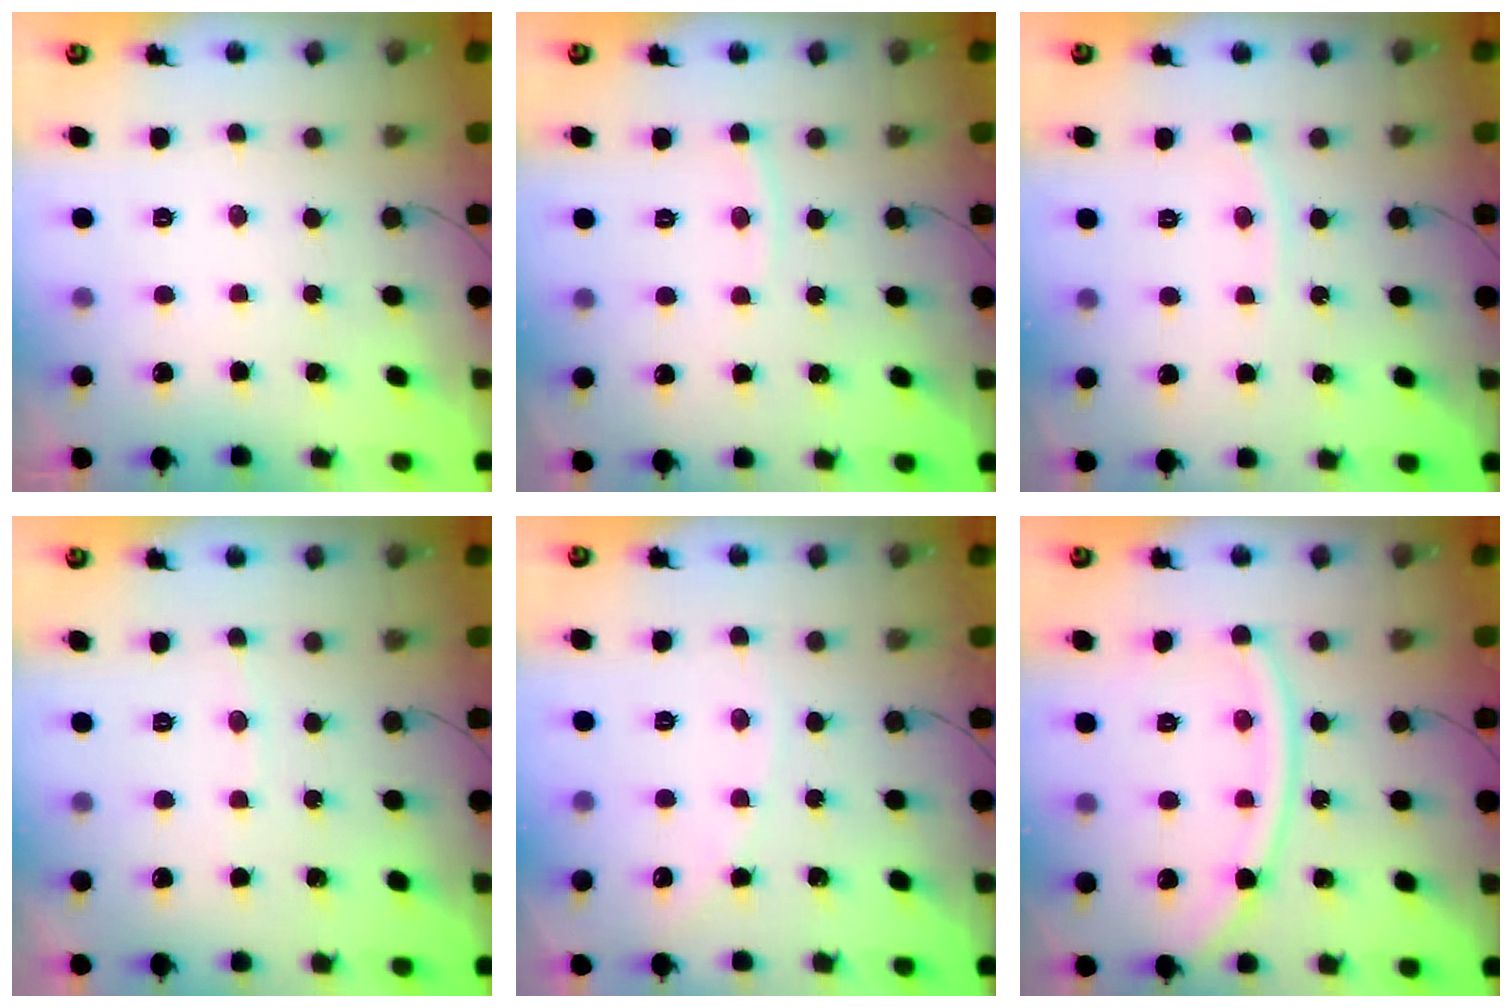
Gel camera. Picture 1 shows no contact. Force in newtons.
{"total": 3.7, "press": 3.6, "slide": 0.5}
{"total": 3.4, "press": 3.4, "slide": 0.0}
{"total": 2.2, "press": 2.2, "slide": 0.3}
{"total": 2.6, "press": 2.6, "slide": 0.4}
{"total": 12.0, "press": 11.9, "slide": 1.5}